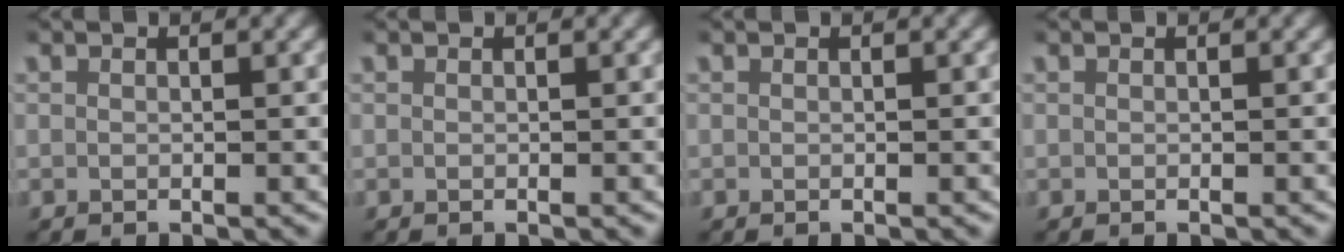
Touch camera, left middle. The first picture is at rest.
{"total": 0.0}
{"total": 0.0}
{"total": 0.0}